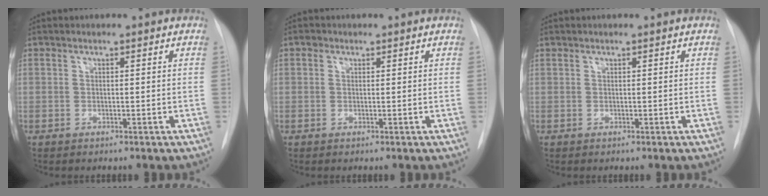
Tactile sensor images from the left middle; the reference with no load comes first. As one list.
[{"total": 0.7, "force": [0.3, 0.6, 0.2], "torque": [0.000, 0.007, 0.003]}, {"total": 0.0}]